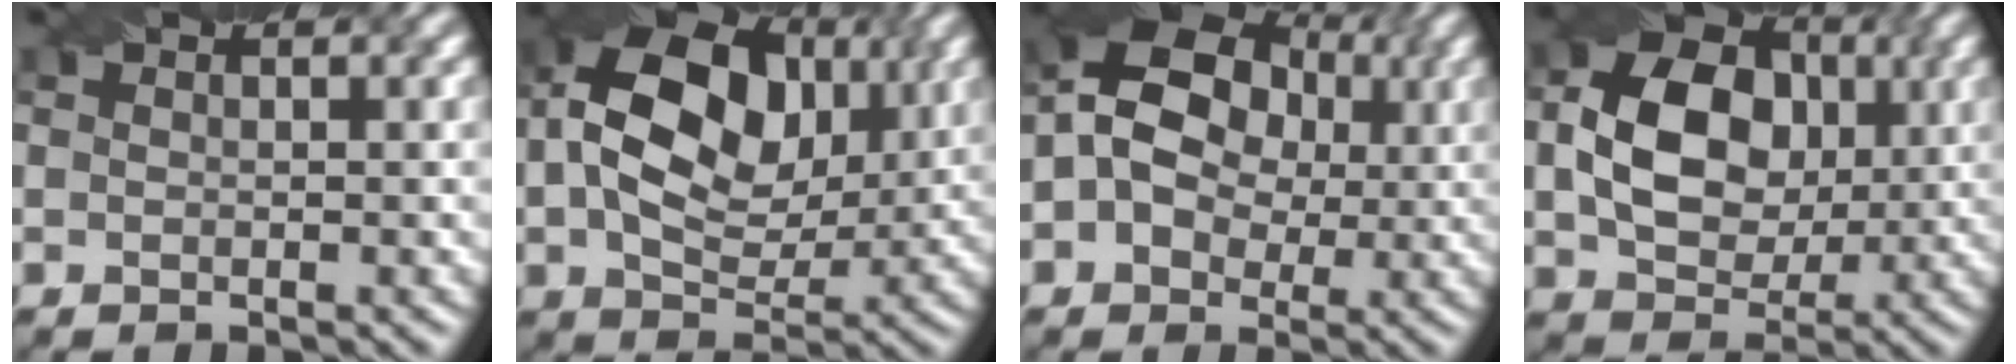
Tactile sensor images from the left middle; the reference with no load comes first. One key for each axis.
{"total": 13.2, "fx": 2.4, "fy": 9.1, "fz": 9.3, "tx": -0.165, "ty": 0.027, "tz": 0.036}
{"total": 11.7, "fx": 2.2, "fy": 9.2, "fz": 7.0, "tx": -0.127, "ty": 0.050, "tz": 0.009}
{"total": 9.3, "fx": 0.9, "fy": 6.9, "fz": 6.1, "tx": -0.121, "ty": 0.003, "tz": 0.016}